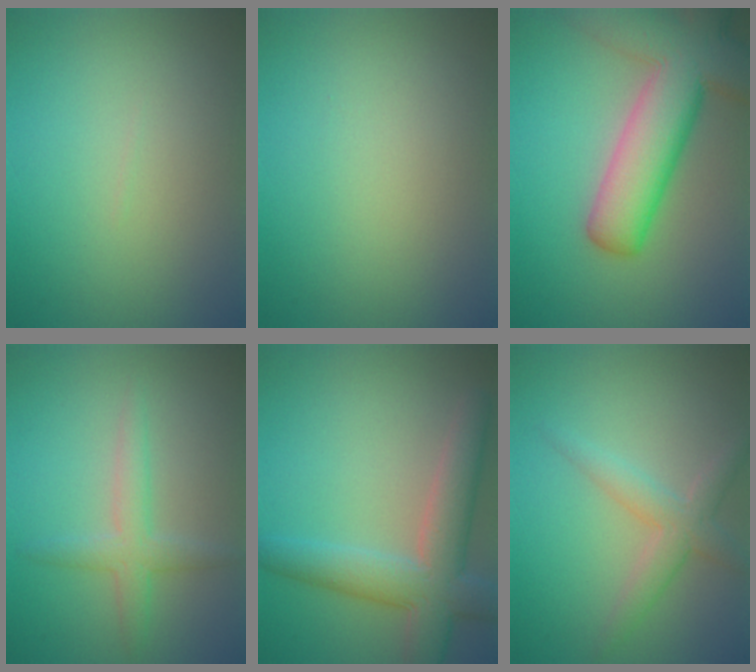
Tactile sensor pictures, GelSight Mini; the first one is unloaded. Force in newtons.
{"total": 0.0}
{"total": 10.5, "press": 10.5, "slide": 0.7}
{"total": 2.6, "press": 2.6, "slide": 0.1}
{"total": 6.5, "press": 6.5, "slide": 0.5}
{"total": 3.0, "press": 3.0, "slide": 0.3}